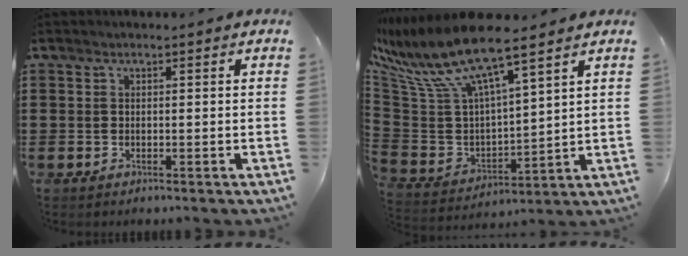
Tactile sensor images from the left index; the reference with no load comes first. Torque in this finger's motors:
{"motor_torque": [1.60, -0.54, 1.05, 0.21]}